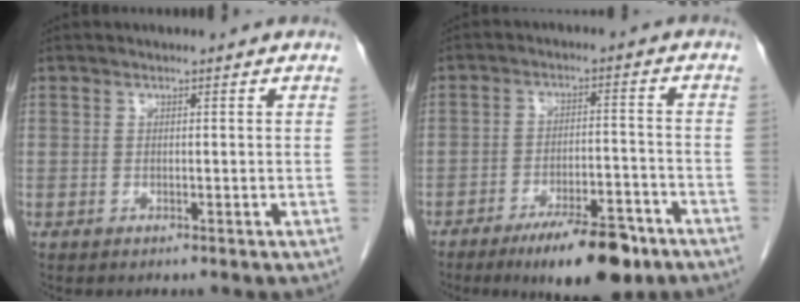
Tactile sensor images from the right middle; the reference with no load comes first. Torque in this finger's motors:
{"motor_torque": [1.17, -0.96, 0.50, 0.09]}